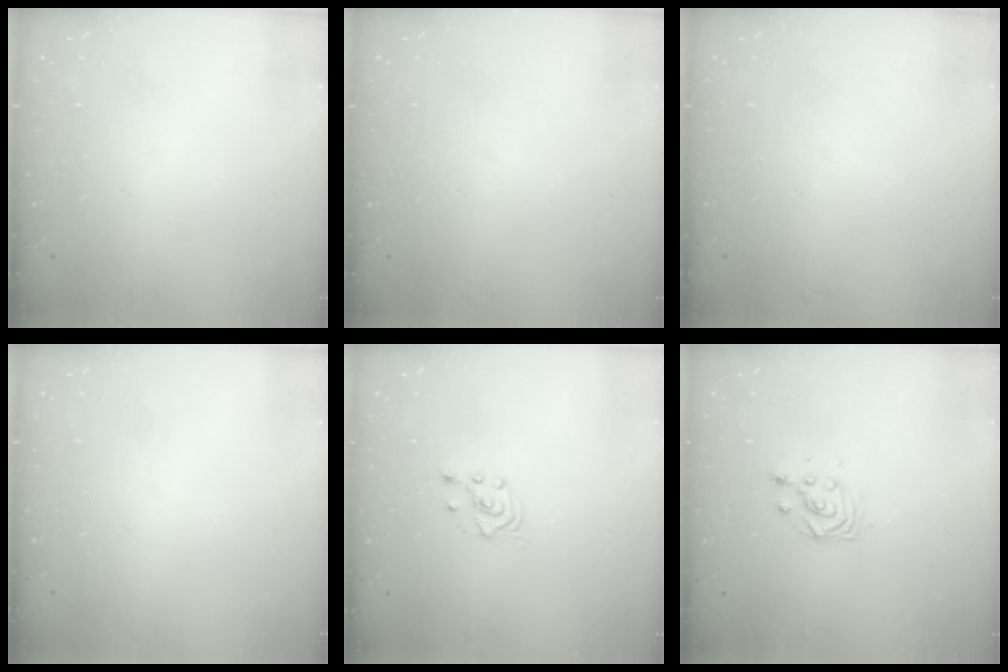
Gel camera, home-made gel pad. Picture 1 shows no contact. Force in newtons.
{"total": 0.0}
{"total": 0.0}
{"total": 0.0}
{"total": 2.1, "press": 2.0, "slide": 0.8}
{"total": 2.9, "press": 2.9, "slide": 0.4}